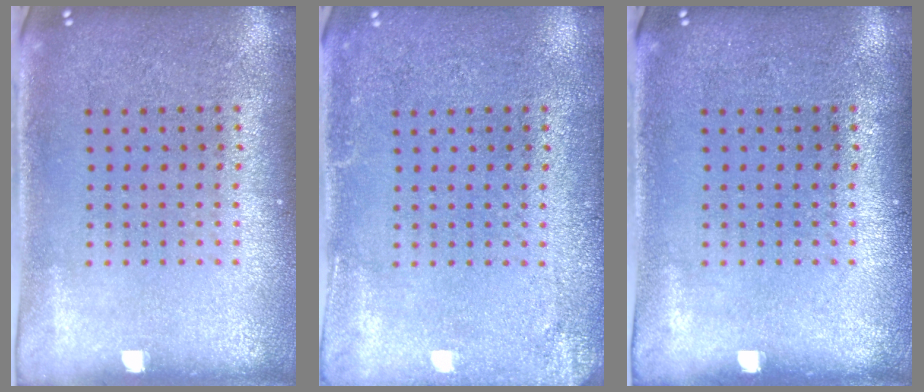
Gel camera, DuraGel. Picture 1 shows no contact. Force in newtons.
{"total": 2.0, "press": 1.9, "slide": 0.1}
{"total": 0.0}